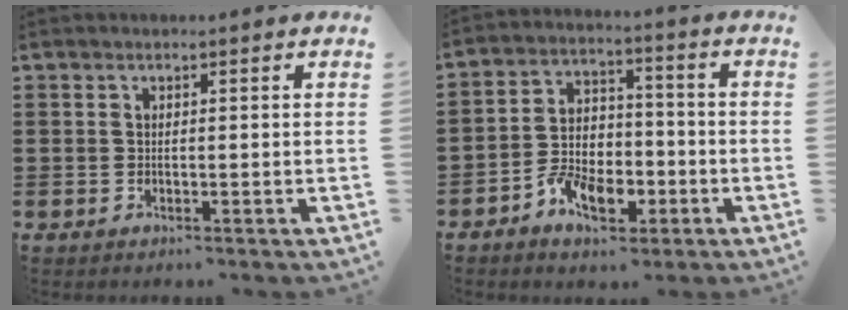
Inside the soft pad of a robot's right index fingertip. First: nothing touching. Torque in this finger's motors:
{"motor_torque": [1.25, 0.88, 0.59, 0.14]}